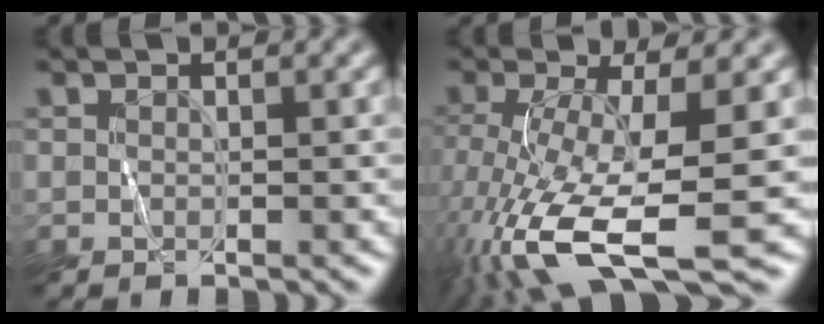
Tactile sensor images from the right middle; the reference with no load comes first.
{"total": 11.3, "force": [-4.5, 3.3, 9.8], "torque": [-0.210, -0.027, -0.078]}